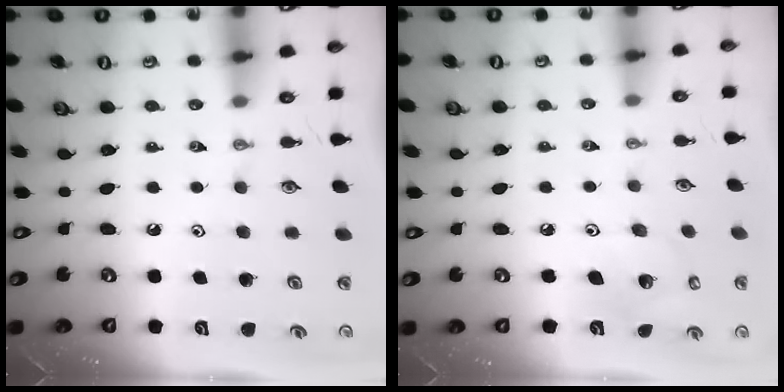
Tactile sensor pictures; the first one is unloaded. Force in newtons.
{"total": 6.9, "press": 6.8, "slide": 0.9}